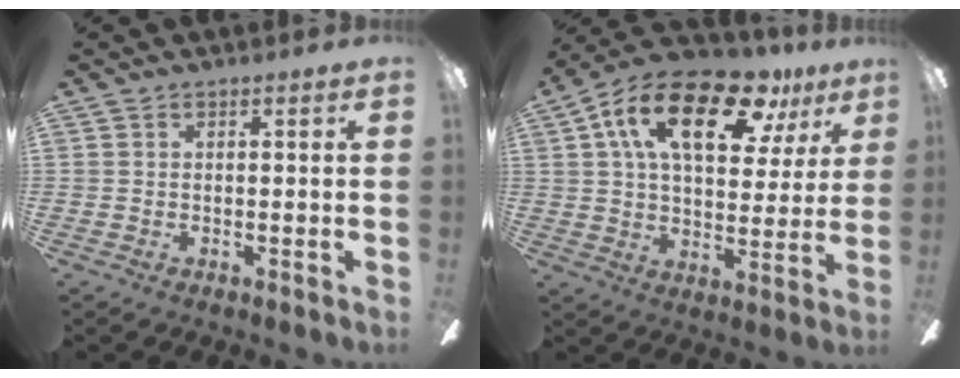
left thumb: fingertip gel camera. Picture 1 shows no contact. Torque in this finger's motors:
{"motor_torque": [0.50, 0.57, 1.66, -1.11, 0.50]}